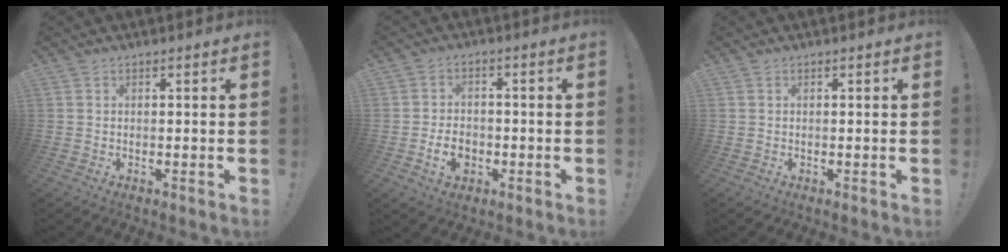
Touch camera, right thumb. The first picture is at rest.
{"total": 6.8, "force": [-2.4, 4.9, 4.0], "torque": [-0.068, 0.008, -0.041]}
{"total": 0.0}